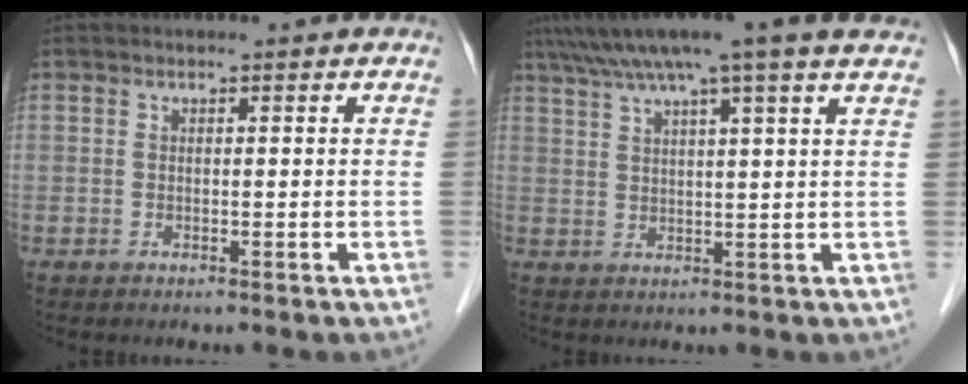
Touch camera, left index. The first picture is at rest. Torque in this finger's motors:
{"motor_torque": [0.70, -1.44, 1.05, 0.21]}